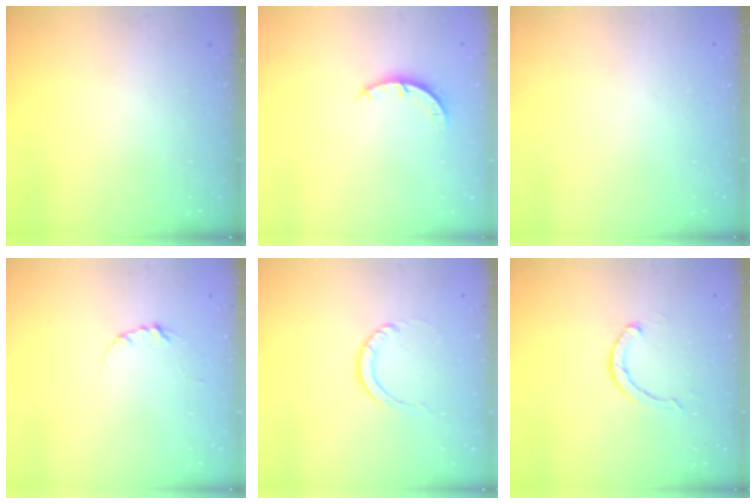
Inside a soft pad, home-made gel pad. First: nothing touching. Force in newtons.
{"total": 3.2, "press": 3.2, "slide": 0.4}
{"total": 2.6, "press": 2.6, "slide": 0.2}
{"total": 3.4, "press": 3.4, "slide": 0.3}
{"total": 4.0, "press": 4.0, "slide": 0.2}
{"total": 2.6, "press": 2.5, "slide": 0.4}